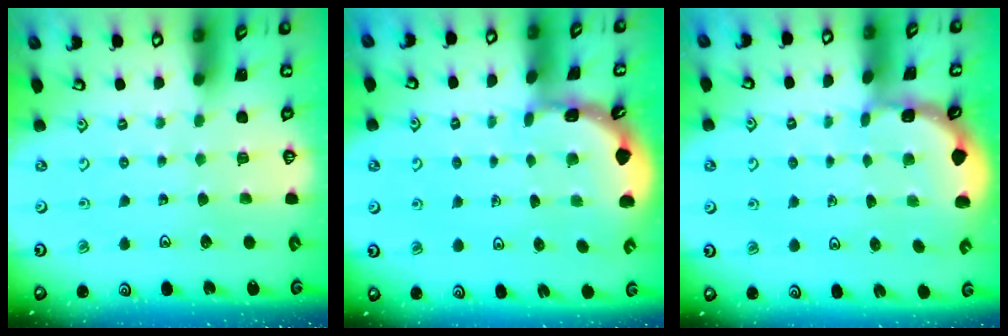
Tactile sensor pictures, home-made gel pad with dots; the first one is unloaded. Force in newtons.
{"total": 1.8, "press": 1.8, "slide": 0.1}
{"total": 1.1, "press": 1.1, "slide": 0.3}